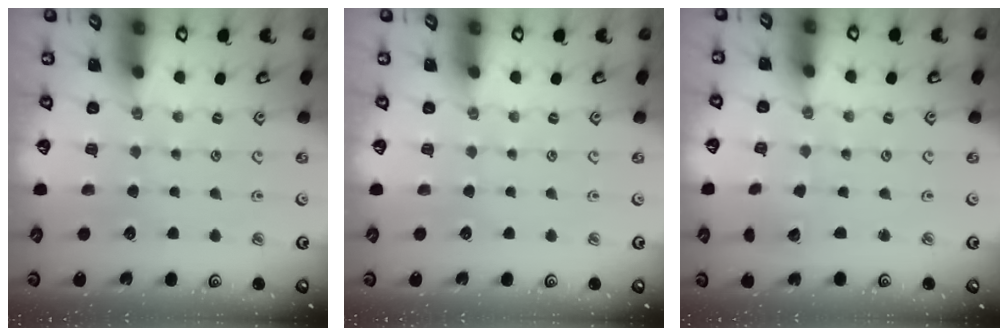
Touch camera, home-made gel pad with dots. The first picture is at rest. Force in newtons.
{"total": 0.0}
{"total": 2.5, "press": 2.5, "slide": 0.3}